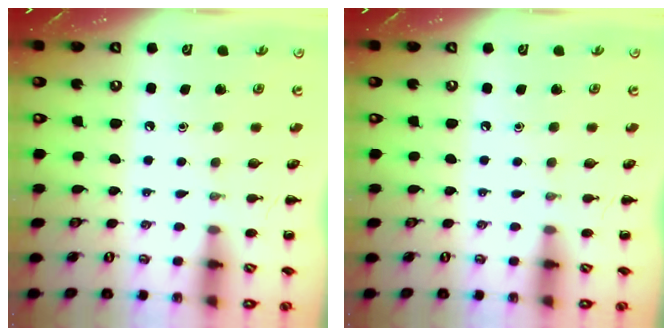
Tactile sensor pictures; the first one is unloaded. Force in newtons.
{"total": 0.0}